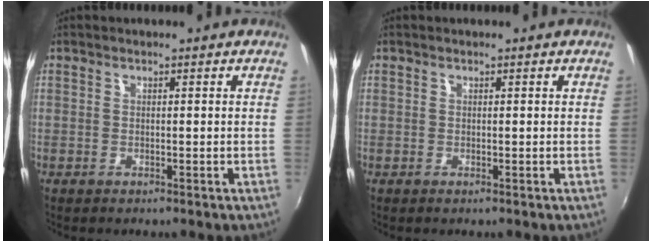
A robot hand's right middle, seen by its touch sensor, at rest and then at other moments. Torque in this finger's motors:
{"motor_torque": [-0.64, 0.04, -0.34, -0.07]}